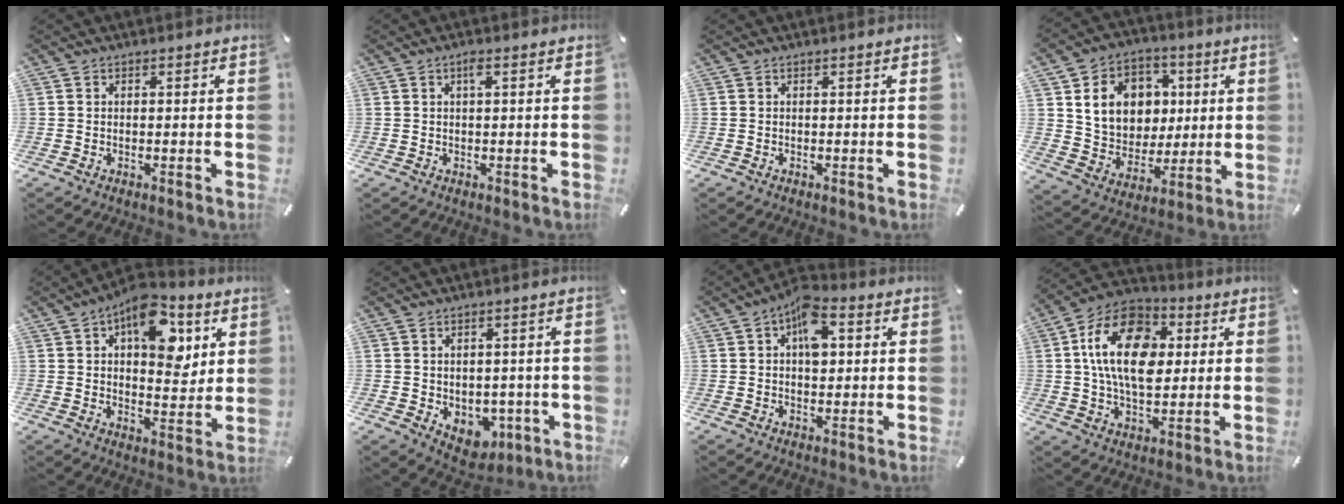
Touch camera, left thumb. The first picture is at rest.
{"total": 1.8, "force": [0.5, 0.3, 1.7], "torque": [-0.034, 0.004, 0.007]}
{"total": 0.0}
{"total": 14.0, "force": [3.4, 12.4, 5.6], "torque": [-0.087, -0.004, 0.074]}
{"total": 15.0, "force": [6.5, 8.6, 10.5], "torque": [-0.130, -0.027, 0.108]}
{"total": 5.4, "force": [-0.3, 4.8, 2.5], "torque": [-0.014, -0.001, -0.003]}
{"total": 9.0, "force": [2.6, 5.5, 6.7], "torque": [-0.083, -0.006, 0.043]}
{"total": 19.1, "force": [3.0, 12.6, 14.1], "torque": [-0.255, 0.009, 0.048]}